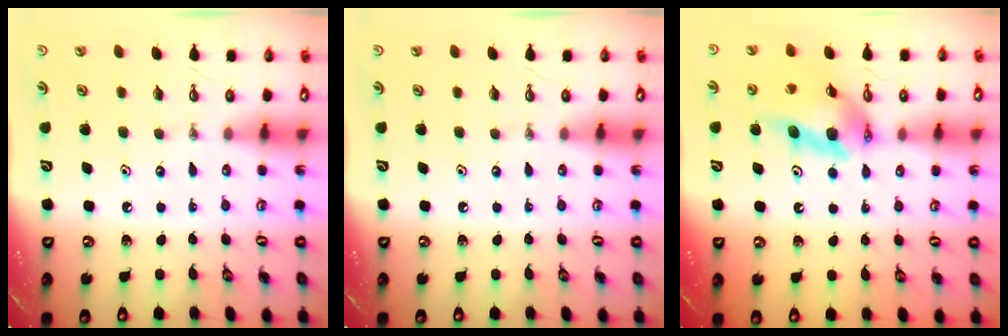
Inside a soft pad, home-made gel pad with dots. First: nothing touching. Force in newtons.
{"total": 0.0}
{"total": 12.2, "press": 12.1, "slide": 1.8}